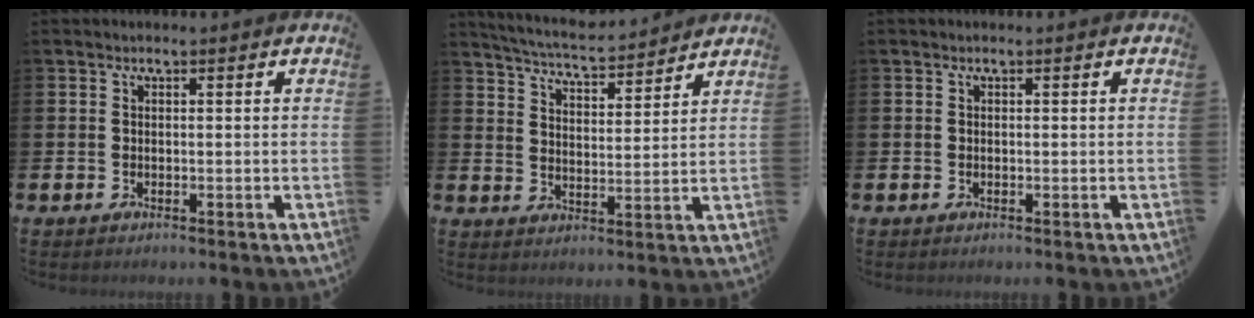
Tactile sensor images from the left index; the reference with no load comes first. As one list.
[{"total": 5.6, "force": [5.5, 0.5, 1.0], "torque": [-0.045, -0.034, 0.096]}, {"total": 0.0}]